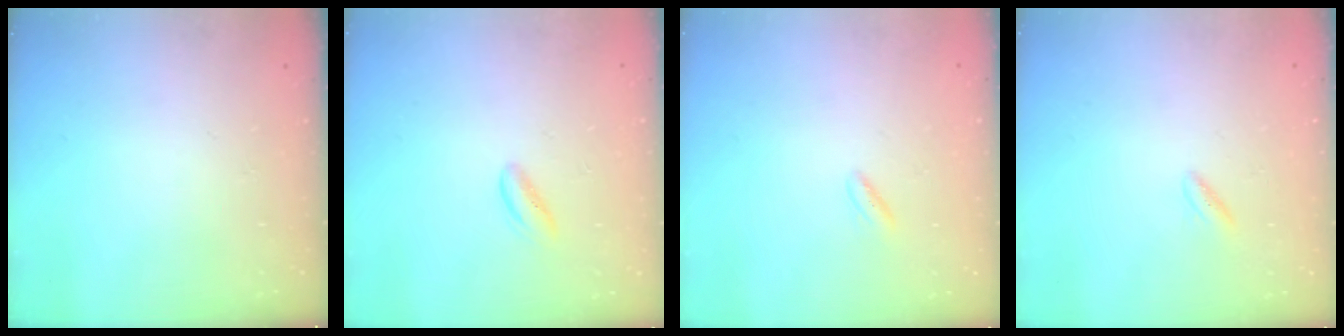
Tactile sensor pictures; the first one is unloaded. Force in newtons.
{"total": 2.4, "press": 2.4, "slide": 0.2}
{"total": 2.0, "press": 1.9, "slide": 0.8}
{"total": 1.3, "press": 1.2, "slide": 0.5}